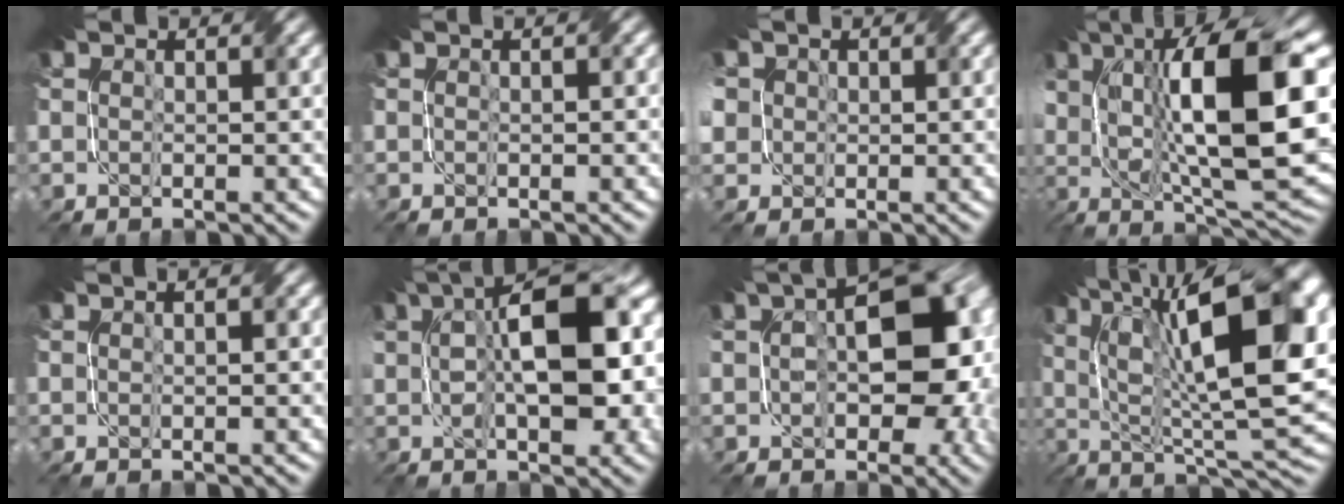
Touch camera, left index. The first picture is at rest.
{"total": 1.1, "force": [0.1, 0.4, 1.1], "torque": [-0.016, -0.003, -0.004]}
{"total": 4.3, "force": [1.1, 3.6, 2.1], "torque": [-0.068, 0.024, 0.023]}
{"total": 14.2, "force": [2.6, 4.3, 13.2], "torque": [-0.211, -0.004, 0.045]}
{"total": 1.7, "force": [0.4, 0.7, 1.5], "torque": [-0.014, -0.004, -0.006]}
{"total": 10.2, "force": [1.7, 4.2, 9.1], "torque": [-0.144, 0.009, 0.027]}
{"total": 13.0, "force": [0.3, 7.6, 10.5], "torque": [-0.113, 0.022, 0.002]}
{"total": 16.2, "force": [3.6, 5.2, 14.9], "torque": [-0.246, 0.009, 0.054]}